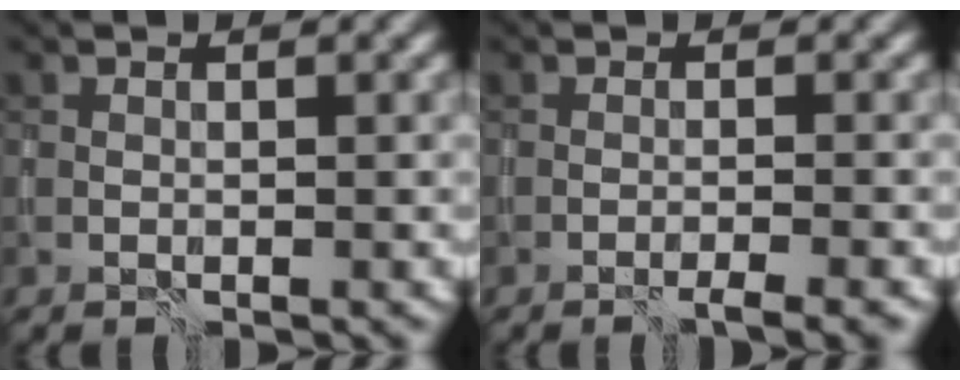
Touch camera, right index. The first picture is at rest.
{"total": 1.9, "force": [-1.0, 0.3, 1.6], "torque": [-0.012, -0.003, -0.022]}